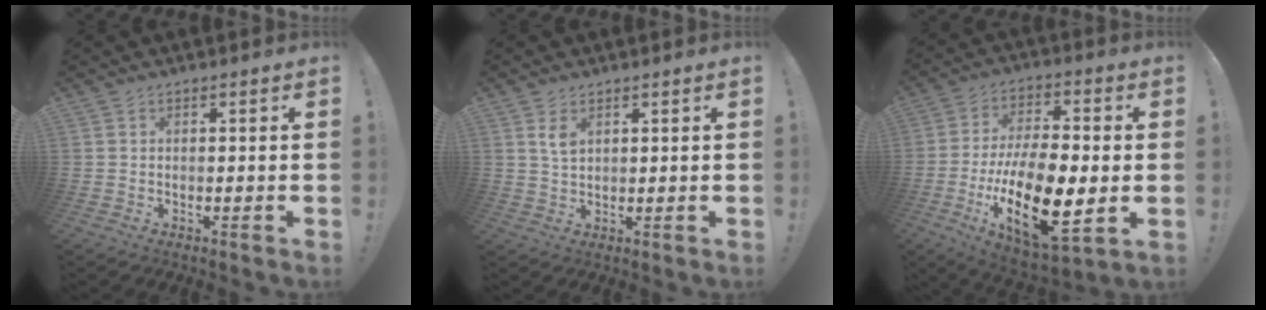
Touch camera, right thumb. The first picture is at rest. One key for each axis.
{"total": 3.9, "fx": 2.1, "fy": 2.3, "fz": 2.5, "tx": -0.030, "ty": -0.013, "tz": 0.034}
{"total": 23.1, "fx": -5.2, "fy": 10.7, "fz": 19.8, "tx": -0.362, "ty": 0.022, "tz": -0.075}